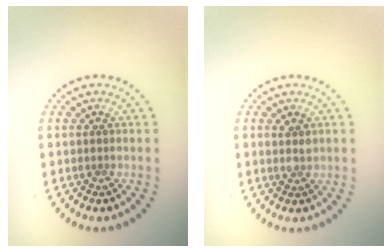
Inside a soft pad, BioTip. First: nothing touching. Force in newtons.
{"total": 1.4, "press": 1.2, "slide": 0.7}